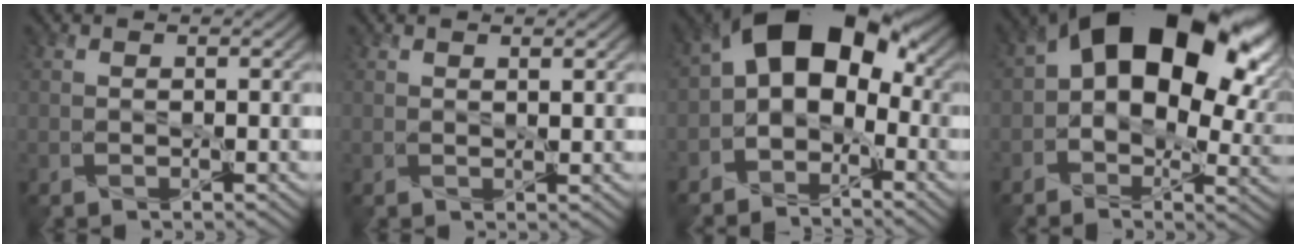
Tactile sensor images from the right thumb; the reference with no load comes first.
{"total": 1.1, "force": [1.0, 0.0, 0.4], "torque": [-0.009, -0.003, 0.025]}
{"total": 12.1, "force": [-0.7, 8.0, 9.0], "torque": [-0.148, 0.008, -0.032]}
{"total": 18.4, "force": [3.9, 11.0, 14.2], "torque": [-0.232, -0.005, 0.072]}